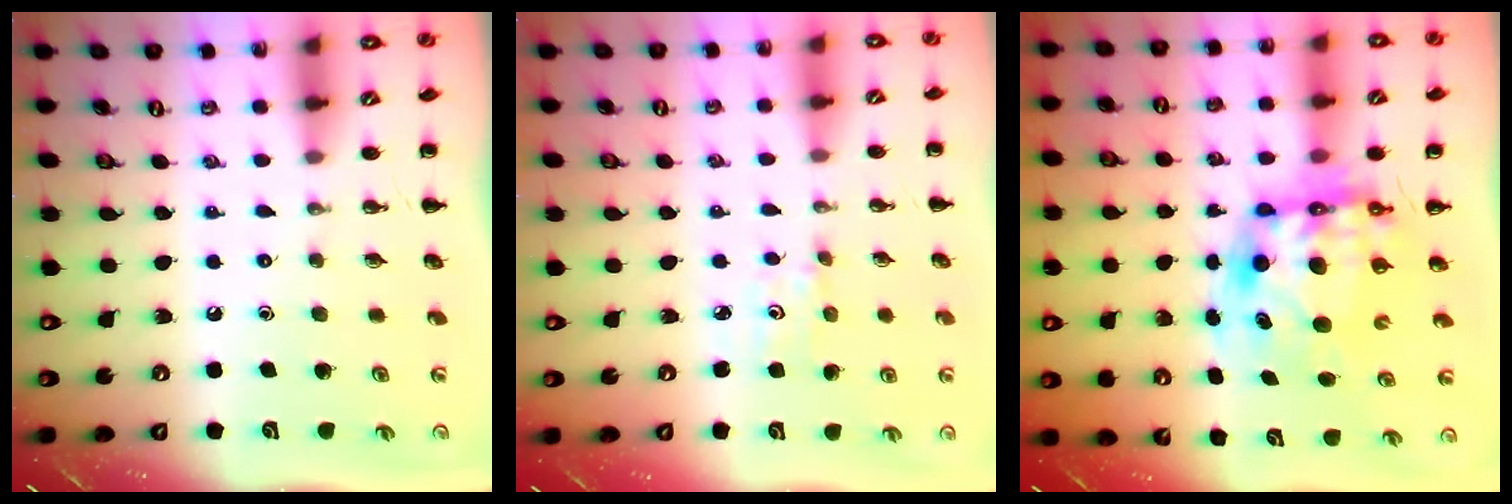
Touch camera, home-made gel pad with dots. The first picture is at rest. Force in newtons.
{"total": 2.9, "press": 2.8, "slide": 0.8}
{"total": 11.7, "press": 11.3, "slide": 2.9}